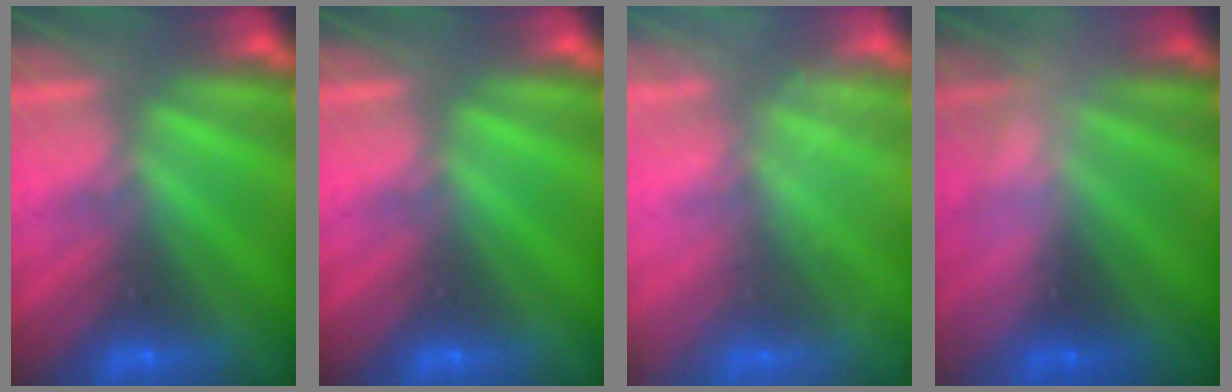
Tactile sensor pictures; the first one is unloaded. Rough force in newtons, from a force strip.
{"total": 0.0}
{"total": 2.4}
{"total": 2.6}